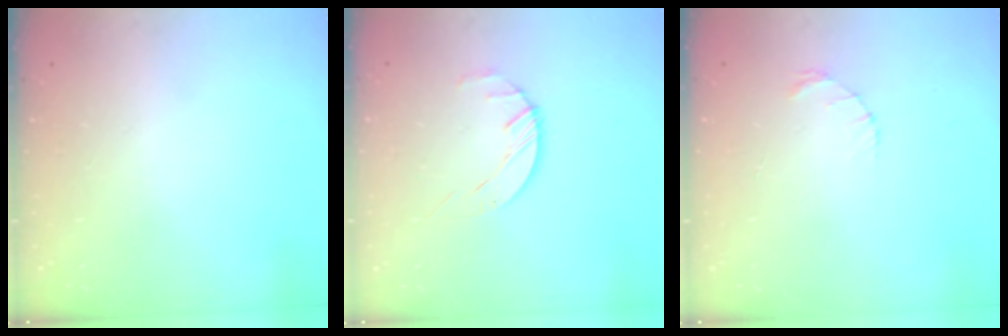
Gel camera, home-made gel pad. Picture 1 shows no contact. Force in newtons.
{"total": 2.1, "press": 2.0, "slide": 0.3}
{"total": 1.4, "press": 1.4, "slide": 0.2}